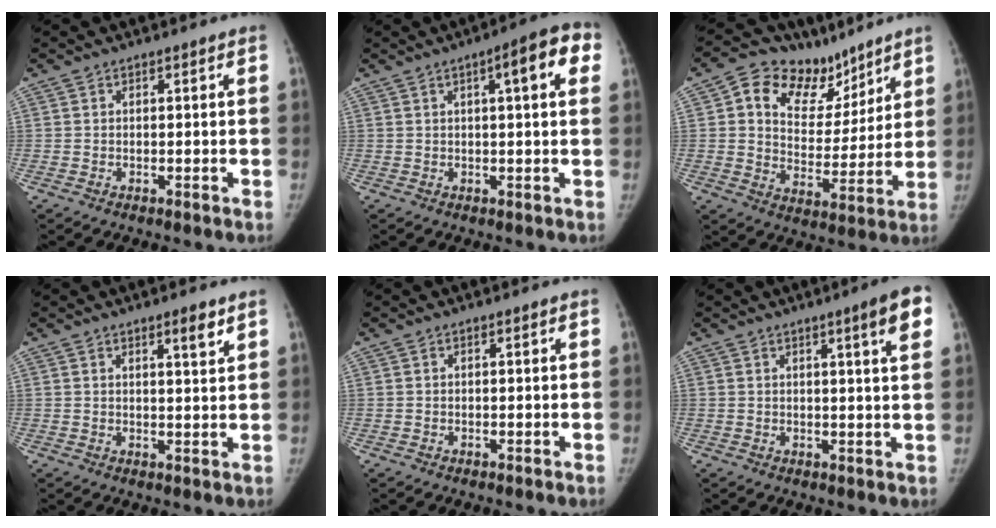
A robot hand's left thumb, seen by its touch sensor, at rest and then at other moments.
{"total": 8.6, "force": [2.8, 2.0, 7.9], "torque": [-0.084, 0.014, 0.026]}
{"total": 16.1, "force": [9.8, 10.6, 7.0], "torque": [-0.054, -0.033, 0.163]}
{"total": 3.3, "force": [2.3, 0.6, 2.3], "torque": [-0.026, -0.018, 0.036]}
{"total": 0.0}
{"total": 6.9, "force": [3.3, 0.3, 6.0], "torque": [-0.076, -0.012, 0.041]}